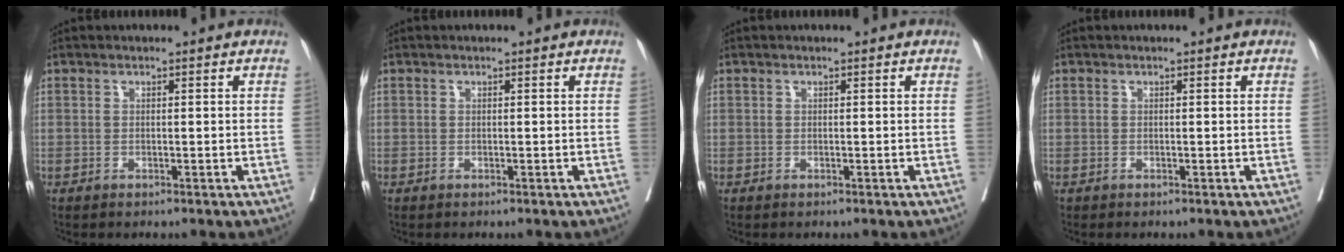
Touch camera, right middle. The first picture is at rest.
{"total": 0.0}
{"total": 0.0}
{"total": 0.0}